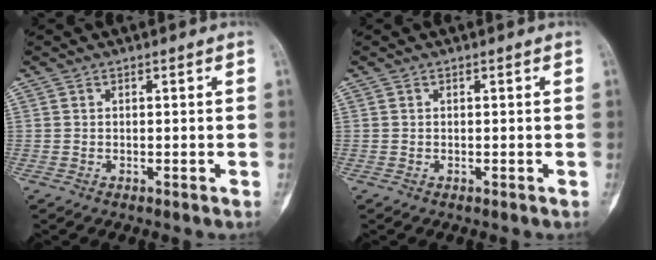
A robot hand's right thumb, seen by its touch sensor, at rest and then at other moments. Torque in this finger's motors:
{"motor_torque": [0.00, 0.00, 0.03, -0.03, 0.00]}